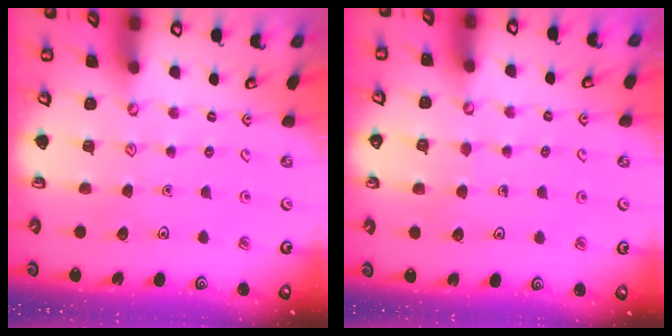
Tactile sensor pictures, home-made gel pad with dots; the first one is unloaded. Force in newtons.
{"total": 4.8, "press": 4.8, "slide": 0.4}